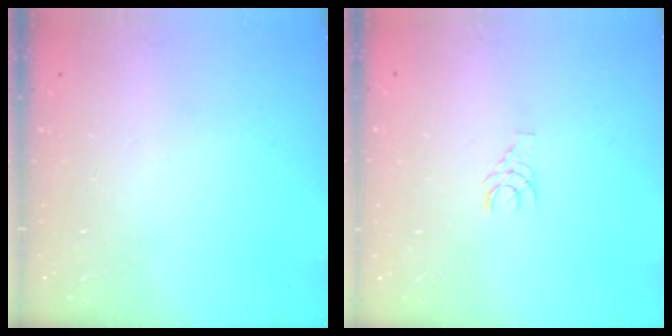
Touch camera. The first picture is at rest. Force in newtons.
{"total": 3.6, "press": 3.6, "slide": 0.4}